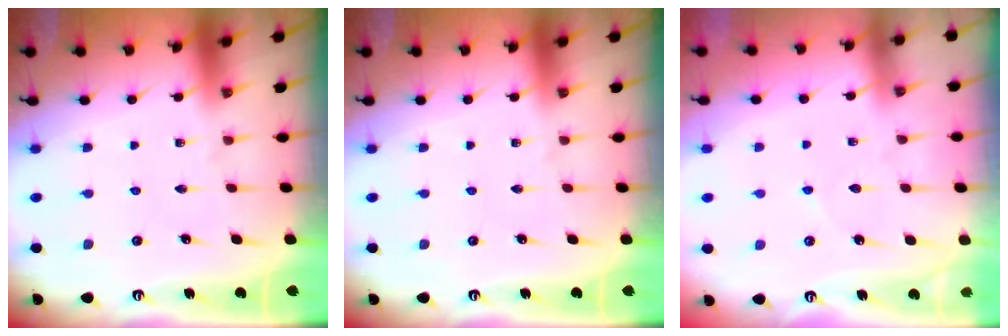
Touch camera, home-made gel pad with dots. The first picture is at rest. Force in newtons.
{"total": 0.0}
{"total": 3.0, "press": 3.0, "slide": 0.5}